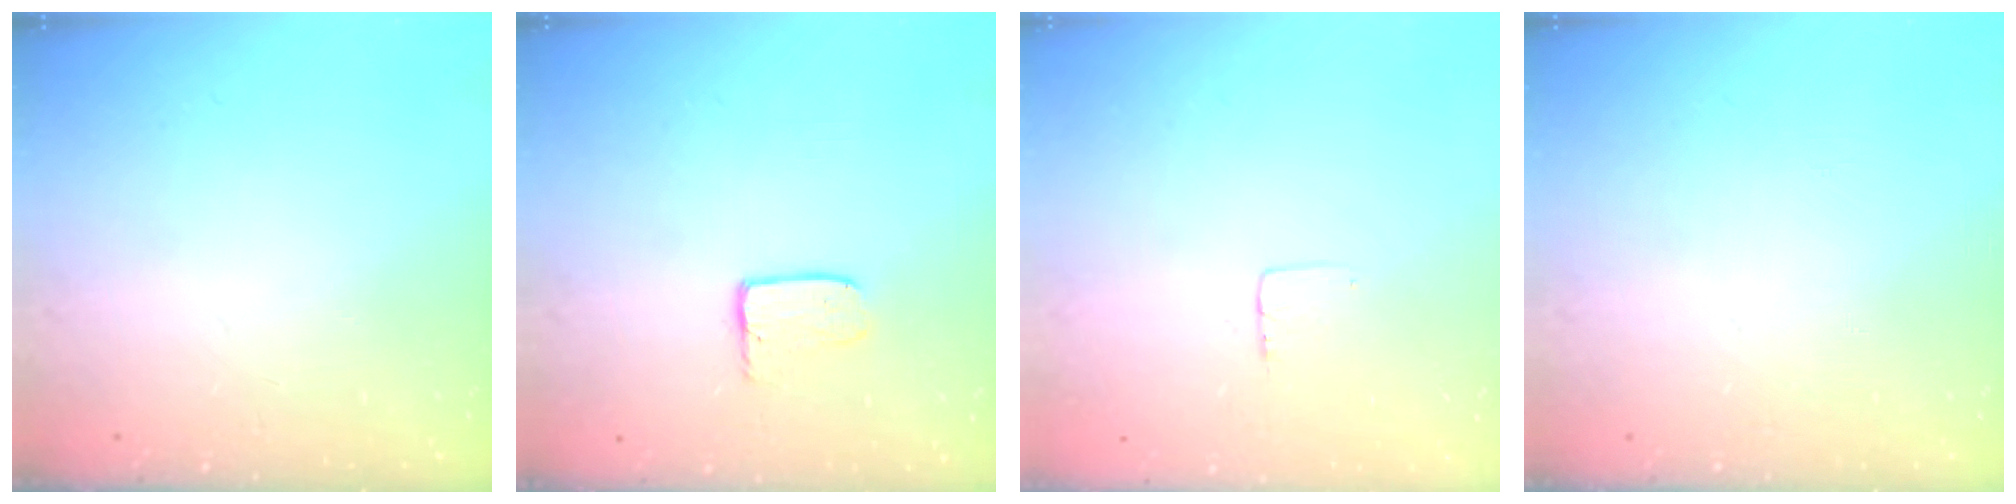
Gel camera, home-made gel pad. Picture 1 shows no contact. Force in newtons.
{"total": 4.0, "press": 4.0, "slide": 0.4}
{"total": 3.0, "press": 3.0, "slide": 0.2}
{"total": 0.0}